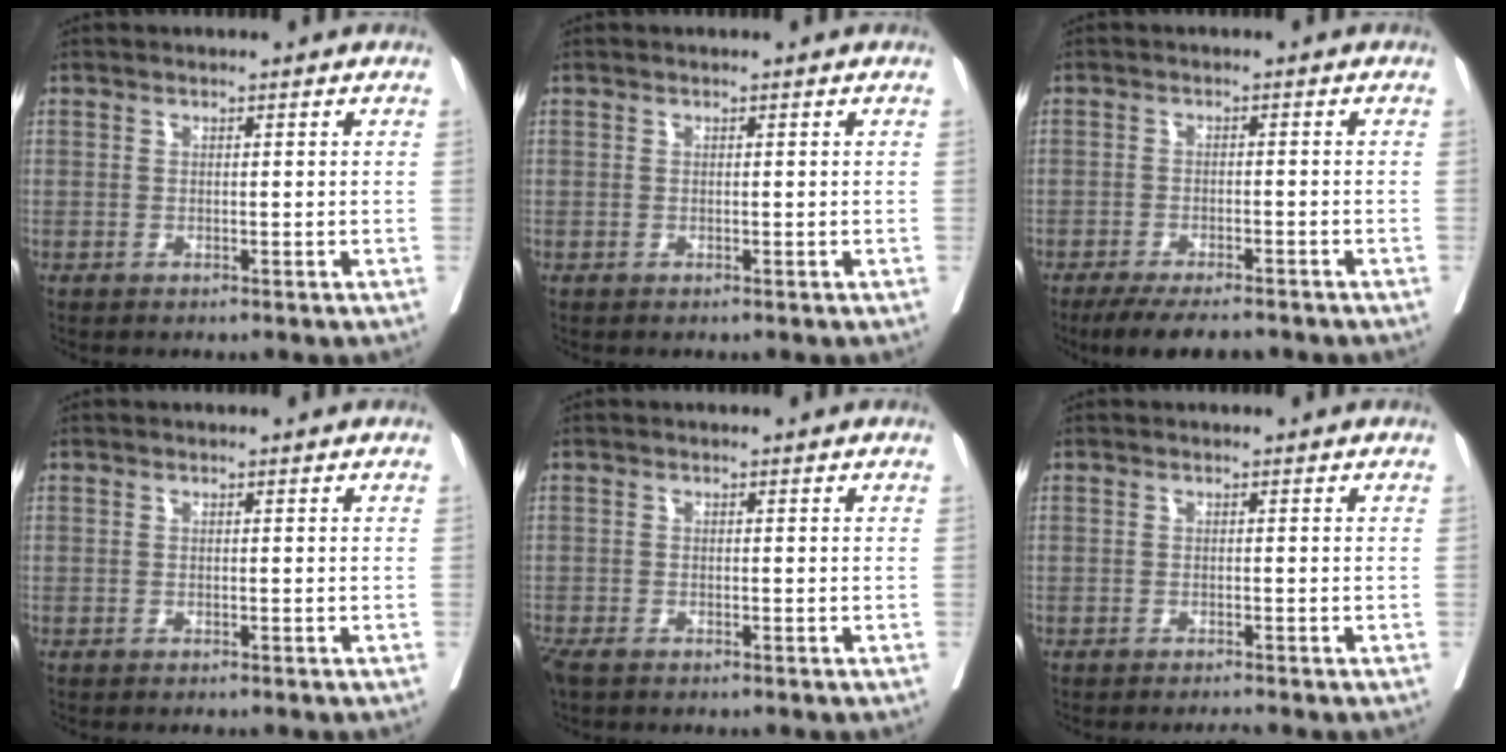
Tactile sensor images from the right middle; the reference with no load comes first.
{"total": 0.0}
{"total": 8.2, "force": [-7.0, 1.7, 3.9], "torque": [-0.052, -0.011, -0.108]}
{"total": 0.0}
{"total": 3.0, "force": [-2.2, 1.2, 1.6], "torque": [-0.037, -0.011, -0.040]}
{"total": 1.0, "force": [-0.9, -0.4, 0.1], "torque": [-0.002, -0.003, -0.013]}